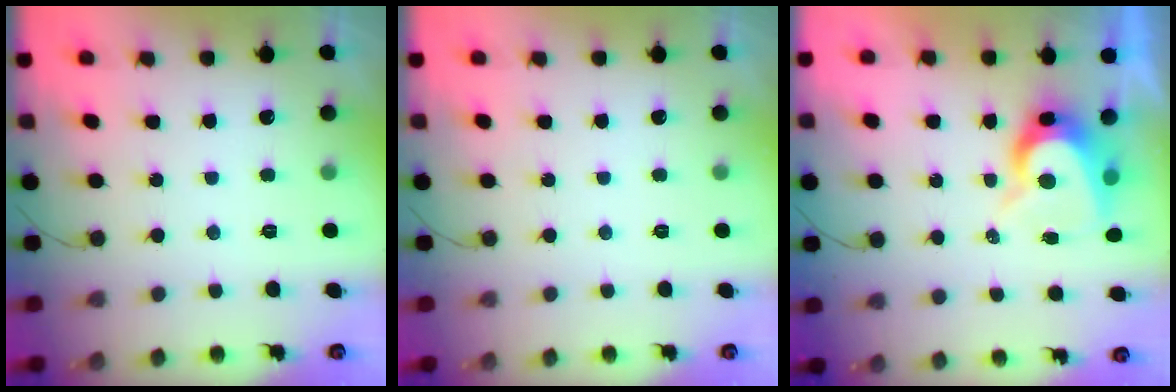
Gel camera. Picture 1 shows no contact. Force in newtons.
{"total": 0.0}
{"total": 8.4, "press": 8.3, "slide": 0.6}